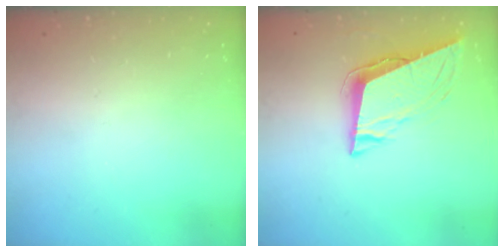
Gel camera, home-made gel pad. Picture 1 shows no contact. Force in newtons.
{"total": 8.6, "press": 8.4, "slide": 1.9}